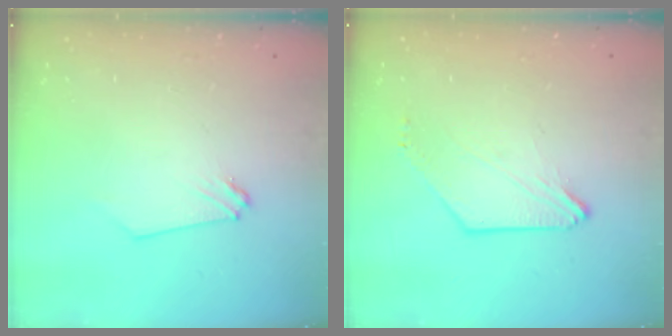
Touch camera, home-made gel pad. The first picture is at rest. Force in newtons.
{"total": 2.0, "press": 2.0, "slide": 0.5}